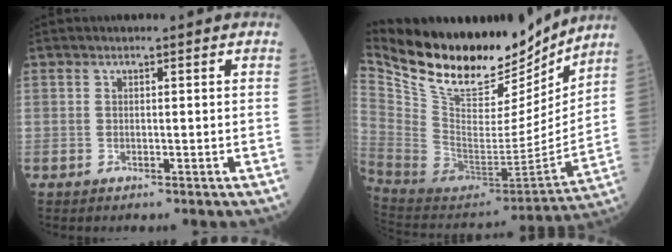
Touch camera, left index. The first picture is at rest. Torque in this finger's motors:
{"motor_torque": [0.14, -0.42, 0.26, 0.05]}